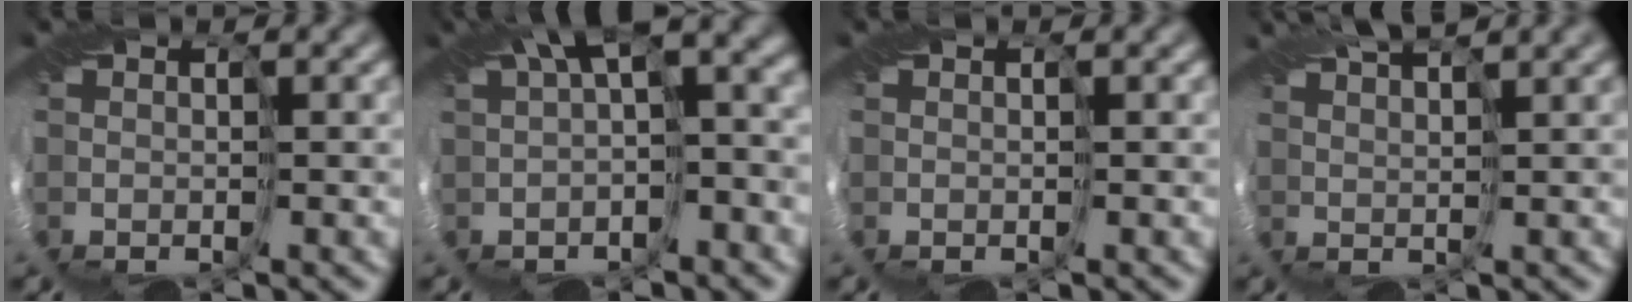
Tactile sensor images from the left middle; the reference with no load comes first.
{"total": 7.0, "force": [1.9, 2.6, 6.3], "torque": [-0.096, 0.013, 0.026]}
{"total": 0.0}
{"total": 4.6, "force": [3.5, 0.7, 3.0], "torque": [-0.043, 0.018, 0.039]}